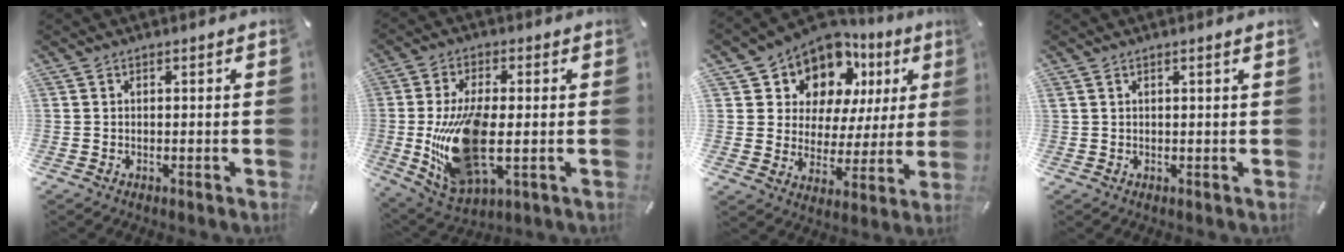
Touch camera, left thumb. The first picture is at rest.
{"total": 19.2, "force": [-1.1, 9.4, 16.7], "torque": [-0.331, -0.024, -0.004]}
{"total": 10.7, "force": [7.3, 7.6, 2.0], "torque": [-0.048, -0.066, 0.136]}
{"total": 0.9, "force": [0.5, 0.0, 0.8], "torque": [-0.014, -0.001, 0.008]}